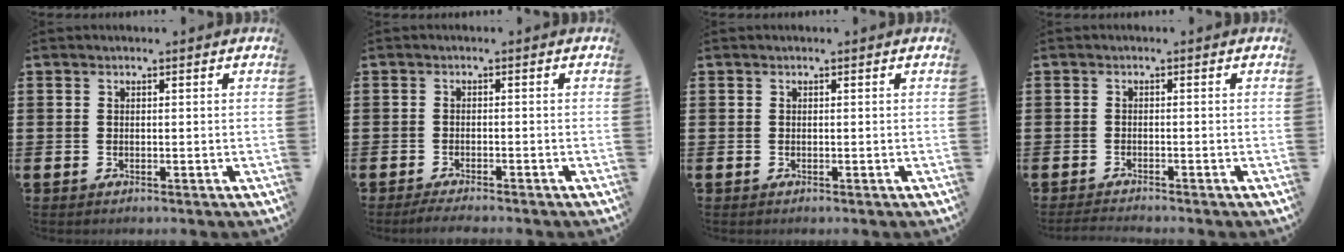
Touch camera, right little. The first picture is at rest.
{"total": 1.4, "force": [-1.2, 0.0, 0.7], "torque": [-0.011, 0.000, -0.023]}
{"total": 0.0}
{"total": 1.1, "force": [-1.1, 0.0, 0.3], "torque": [-0.006, 0.000, -0.021]}